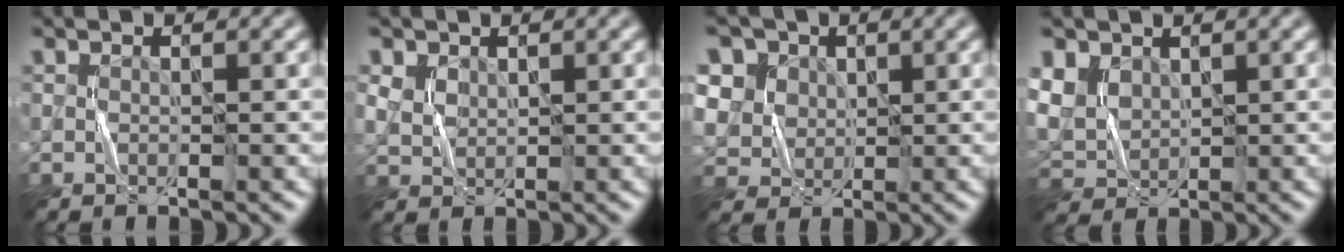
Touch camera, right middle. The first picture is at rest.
{"total": 1.7, "force": [0.9, 1.3, 0.6], "torque": [-0.016, -0.002, 0.021]}
{"total": 8.1, "force": [3.6, 6.6, 3.1], "torque": [-0.079, 0.016, 0.050]}
{"total": 3.9, "force": [1.8, 3.0, 1.8], "torque": [-0.050, -0.002, 0.037]}